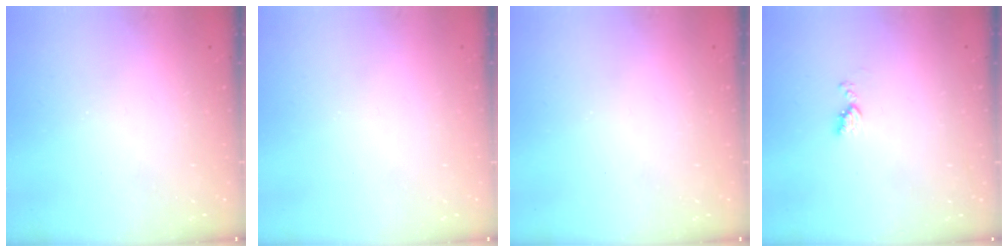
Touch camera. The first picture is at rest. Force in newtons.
{"total": 0.5, "press": 0.5, "slide": 0.1}
{"total": 0.0}
{"total": 4.5, "press": 4.5, "slide": 0.6}